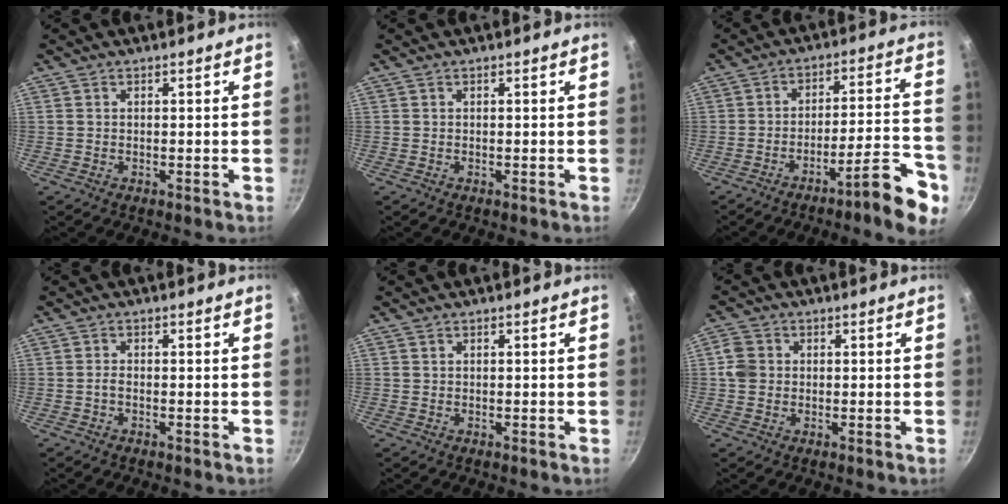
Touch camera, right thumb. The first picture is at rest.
{"total": 0.0}
{"total": 13.1, "force": [-7.5, 2.8, 10.4], "torque": [-0.127, 0.058, -0.104]}
{"total": 1.0, "force": [-0.5, 0.4, 0.7], "torque": [-0.018, 0.006, -0.012]}
{"total": 0.0}
{"total": 4.0, "force": [0.1, 3.5, 2.0], "torque": [-0.030, 0.007, -0.006]}